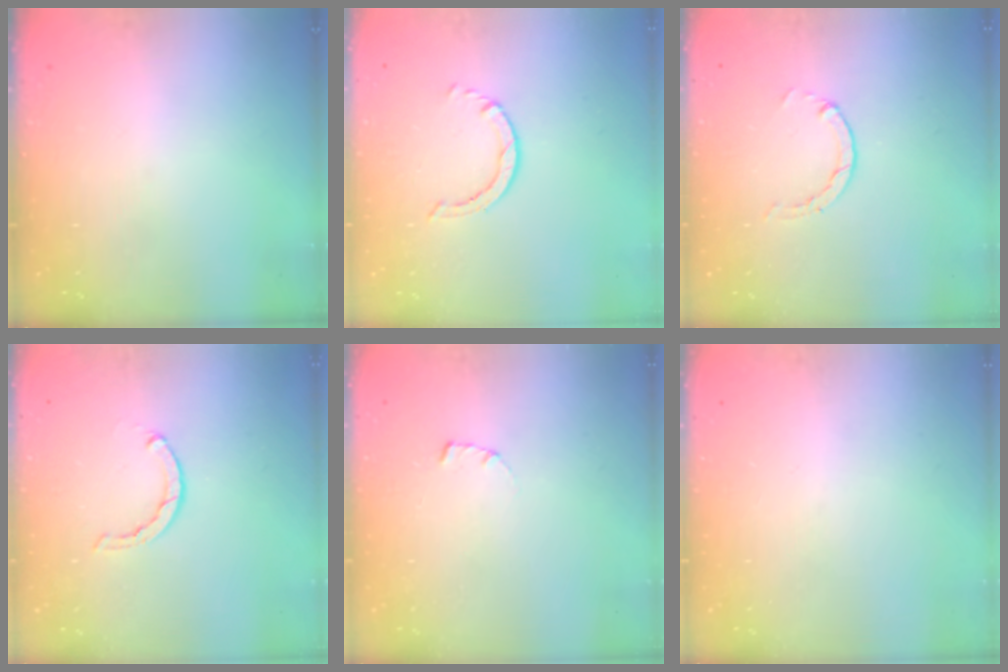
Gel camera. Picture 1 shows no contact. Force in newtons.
{"total": 0.6, "press": 0.6, "slide": 0.1}
{"total": 0.6, "press": 0.6, "slide": 0.2}
{"total": 1.6, "press": 1.5, "slide": 0.4}
{"total": 1.7, "press": 1.7, "slide": 0.2}
{"total": 0.0}